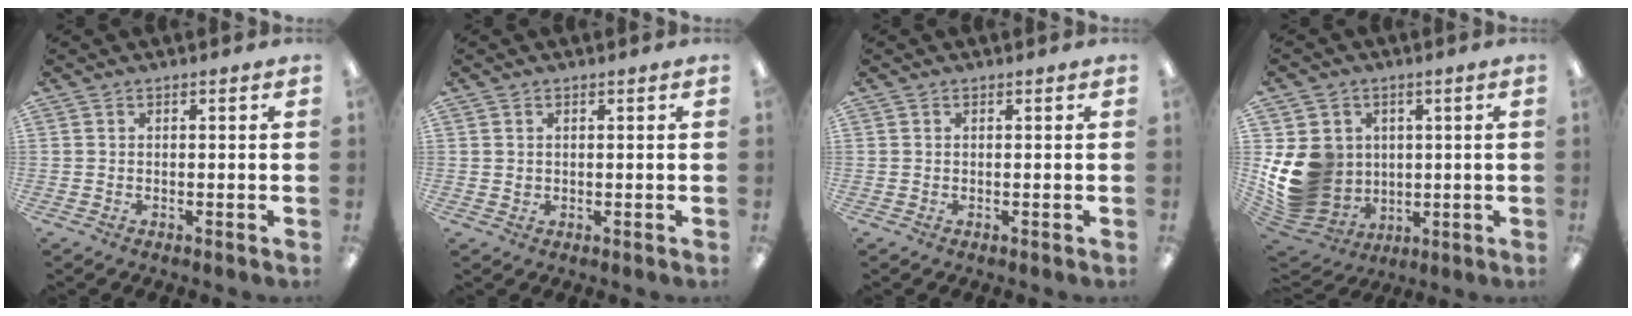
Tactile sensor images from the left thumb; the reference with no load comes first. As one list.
[{"total": 1.0, "force": [0.5, 0.9, 0.1], "torque": [-0.003, 0.004, 0.008]}, {"total": 0.0}, {"total": 15.0, "force": [0.5, 13.4, 6.9], "torque": [-0.158, -0.010, 0.023]}]